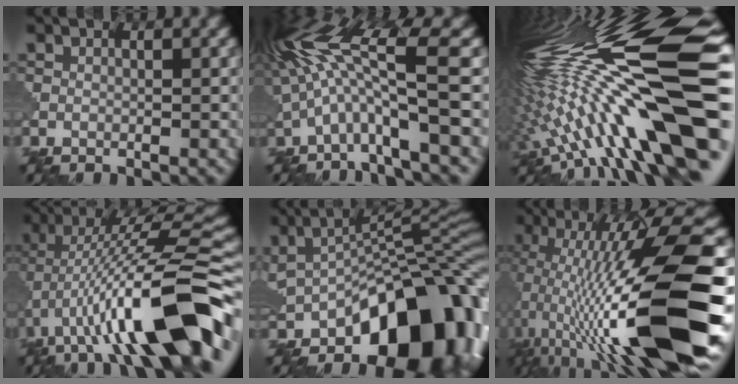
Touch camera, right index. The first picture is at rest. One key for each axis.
{"total": 9.1, "fx": 0.7, "fy": 1.6, "fz": 8.9, "tx": -0.167, "ty": 0.020, "tz": 0.016}
{"total": 18.4, "fx": 0.3, "fy": 4.4, "fz": 17.9, "tx": -0.293, "ty": 0.012, "tz": -0.002}
{"total": 13.9, "fx": -4.1, "fy": 3.5, "fz": 12.8, "tx": -0.207, "ty": 0.028, "tz": -0.053}
{"total": 12.2, "fx": -4.5, "fy": 6.8, "fz": 9.2, "tx": -0.098, "ty": -0.004, "tz": -0.060}
{"total": 18.1, "fx": -2.4, "fy": 5.1, "fz": 17.2, "tx": -0.313, "ty": 0.025, "tz": -0.036}